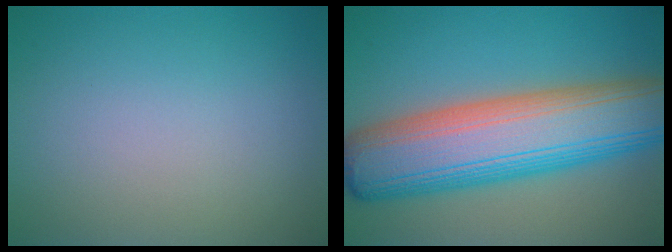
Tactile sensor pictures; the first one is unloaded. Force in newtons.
{"total": 13.1, "press": 13.1, "slide": 0.4}